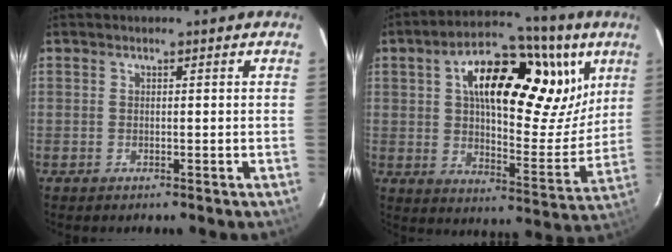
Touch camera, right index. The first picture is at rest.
{"total": 23.8, "force": [9.7, 11.2, 18.6], "torque": [-0.283, 0.020, 0.149]}